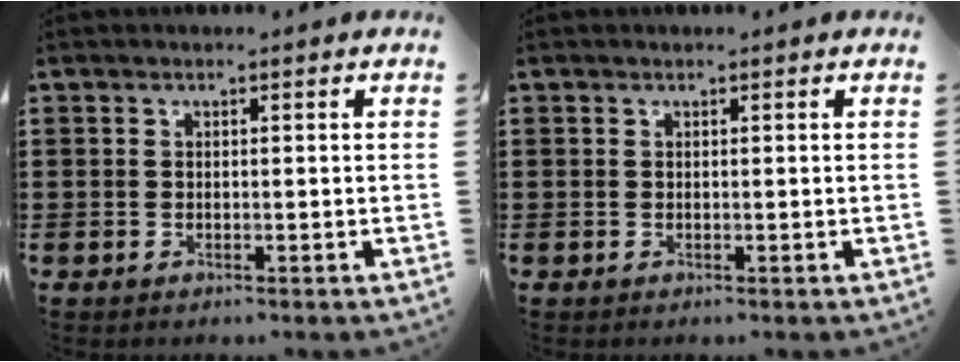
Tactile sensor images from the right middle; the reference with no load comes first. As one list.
[{"total": 0.0}]